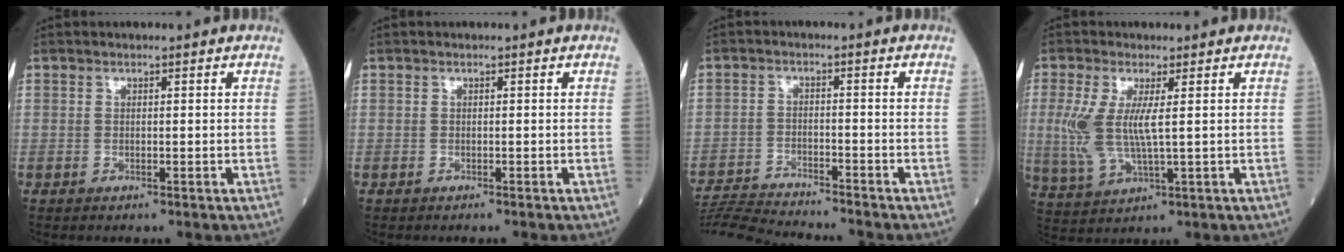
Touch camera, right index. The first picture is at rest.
{"total": 0.7, "force": [-0.6, -0.1, 0.3], "torque": [0.001, 0.001, -0.009]}
{"total": 10.4, "force": [-10.1, -0.7, 2.3], "torque": [-0.038, -0.006, -0.174]}
{"total": 7.5, "force": [0.9, 1.6, 7.3], "torque": [-0.180, -0.006, 0.024]}